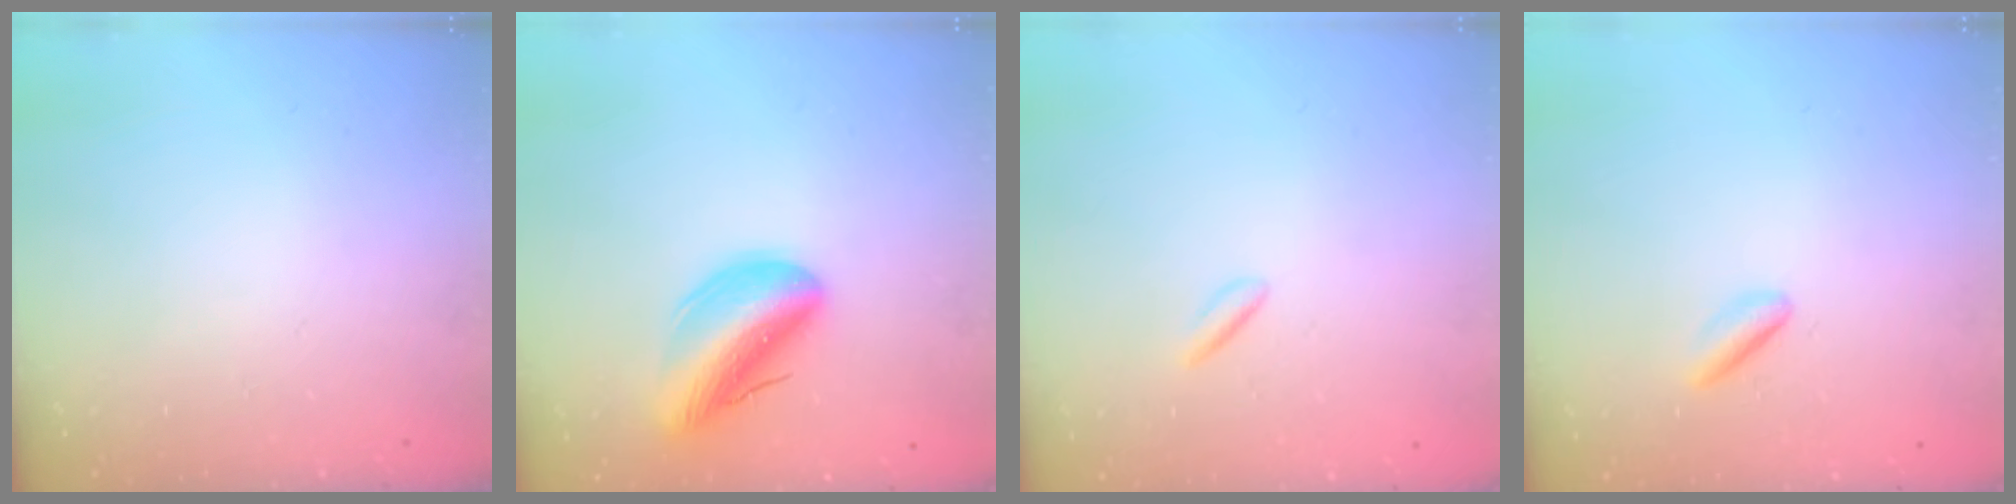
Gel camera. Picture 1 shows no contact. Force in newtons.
{"total": 14.7, "press": 14.3, "slide": 3.6}
{"total": 1.7, "press": 1.5, "slide": 0.8}
{"total": 3.2, "press": 3.1, "slide": 0.6}